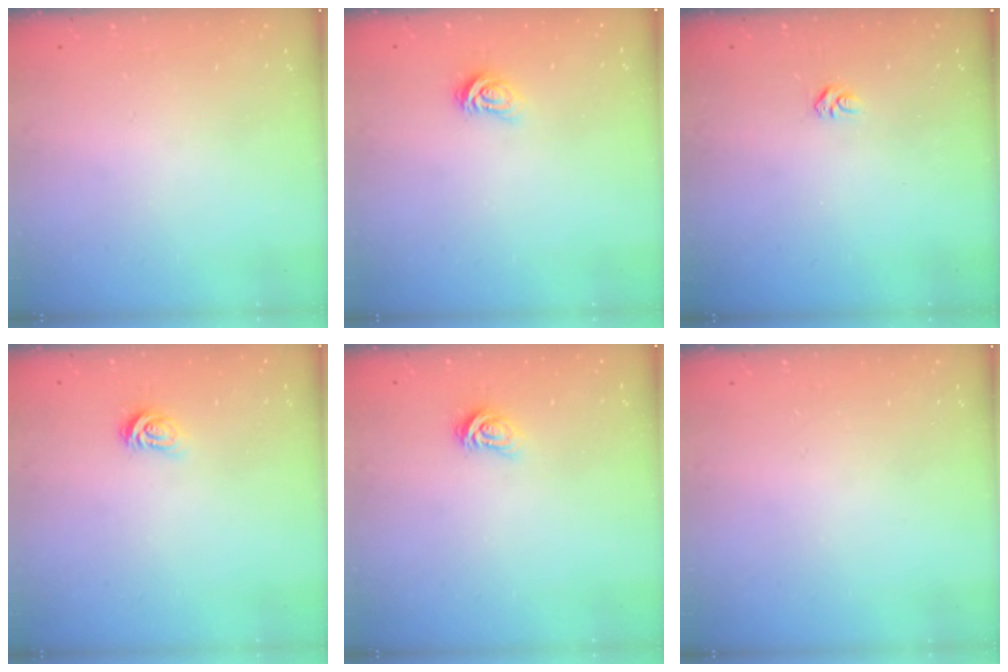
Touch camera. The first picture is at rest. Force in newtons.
{"total": 2.9, "press": 2.8, "slide": 0.4}
{"total": 2.8, "press": 2.8, "slide": 0.4}
{"total": 3.1, "press": 3.1, "slide": 0.4}
{"total": 2.9, "press": 2.8, "slide": 0.4}
{"total": 0.0}